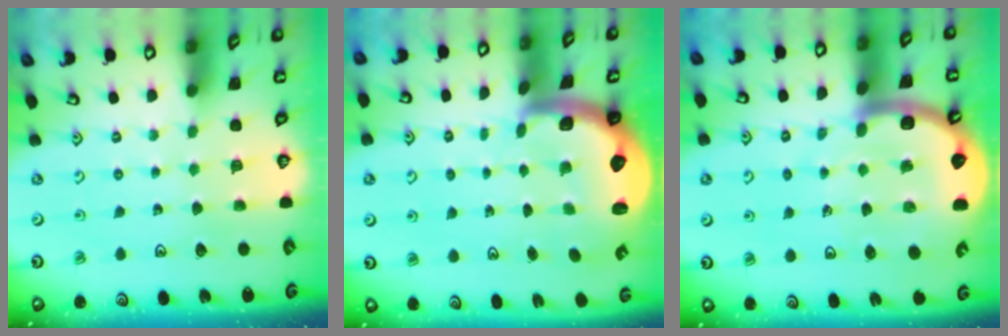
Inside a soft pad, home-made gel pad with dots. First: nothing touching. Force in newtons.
{"total": 3.6, "press": 3.4, "slide": 1.2}
{"total": 11.5, "press": 10.9, "slide": 3.4}